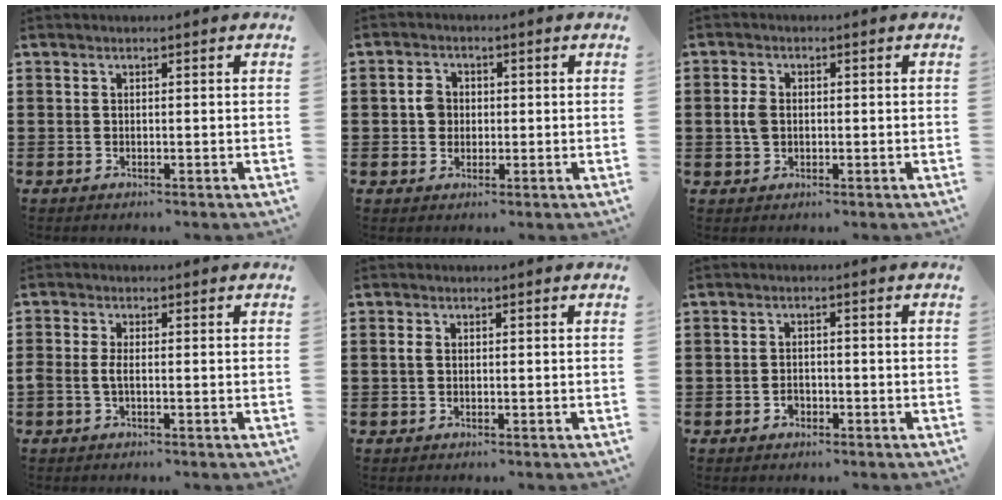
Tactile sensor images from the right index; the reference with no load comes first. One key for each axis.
{"total": 2.9, "fx": 0.0, "fy": 2.5, "fz": 1.5, "tx": -0.036, "ty": 0.010, "tz": -0.001}
{"total": 2.8, "fx": 0.1, "fy": 1.9, "fz": 2.0, "tx": -0.048, "ty": 0.003, "tz": 0.000}
{"total": 1.8, "fx": -0.6, "fy": 0.4, "fz": 1.6, "tx": -0.038, "ty": -0.003, "tz": -0.013}
{"total": 1.0, "fx": 0.0, "fy": 0.7, "fz": 0.7, "tx": -0.023, "ty": 0.001, "tz": -0.003}
{"total": 1.5, "fx": -0.8, "fy": 1.0, "fz": 0.6, "tx": -0.016, "ty": -0.002, "tz": -0.017}